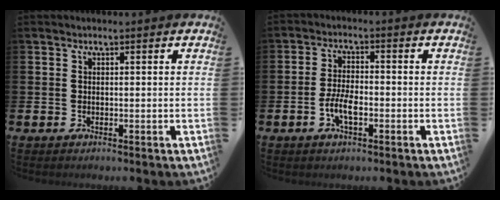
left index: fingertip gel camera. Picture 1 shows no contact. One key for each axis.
{"total": 4.1, "fx": -1.3, "fy": 1.7, "fz": 3.5, "tx": -0.075, "ty": 0.002, "tz": -0.027}